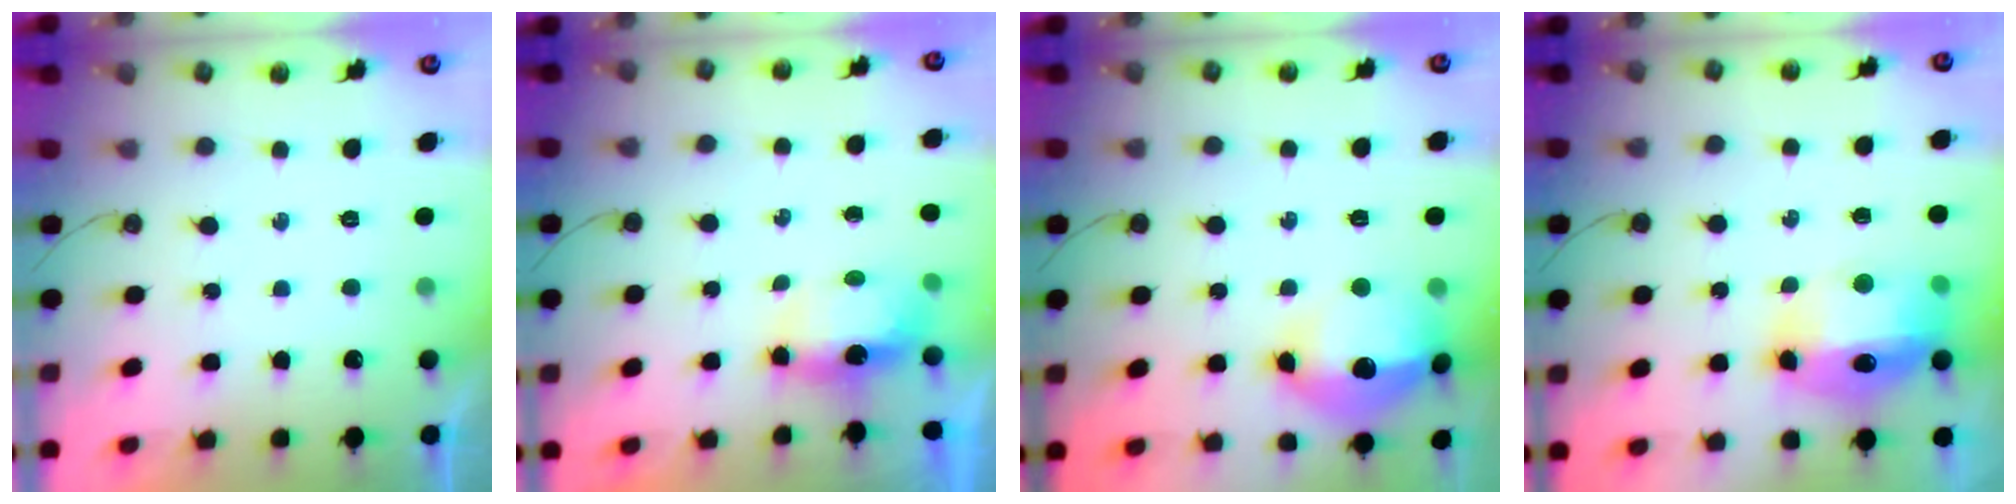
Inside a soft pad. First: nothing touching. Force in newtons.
{"total": 8.2, "press": 6.6, "slide": 4.9}
{"total": 16.0, "press": 15.9, "slide": 1.9}
{"total": 15.6, "press": 15.1, "slide": 4.2}